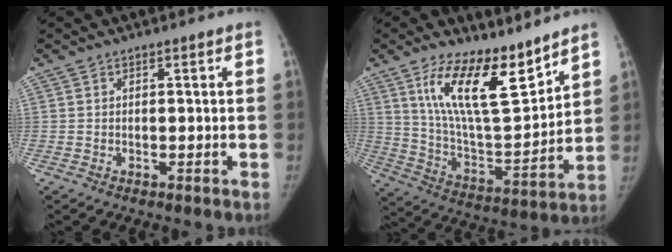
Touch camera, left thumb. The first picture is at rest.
{"total": 17.7, "force": [11.7, 5.9, 11.9], "torque": [-0.169, -0.080, 0.220]}